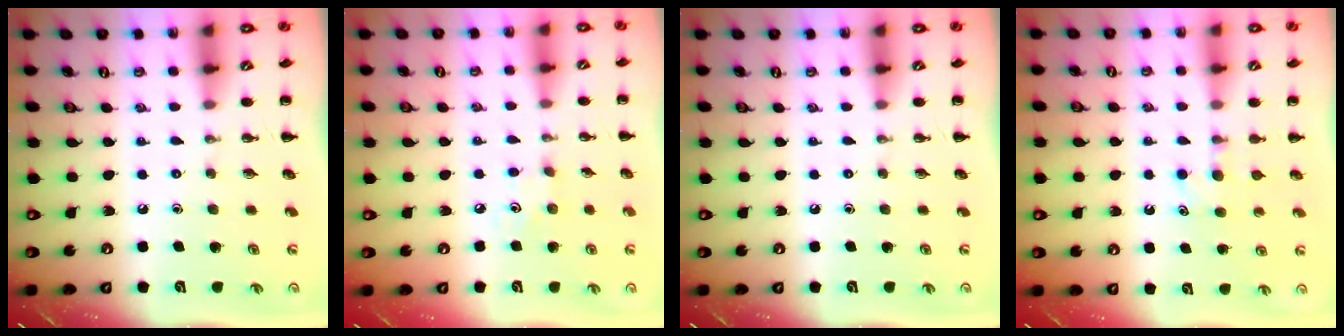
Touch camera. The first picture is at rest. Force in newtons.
{"total": 3.5, "press": 3.4, "slide": 0.9}
{"total": 0.0}
{"total": 4.7, "press": 4.5, "slide": 1.1}